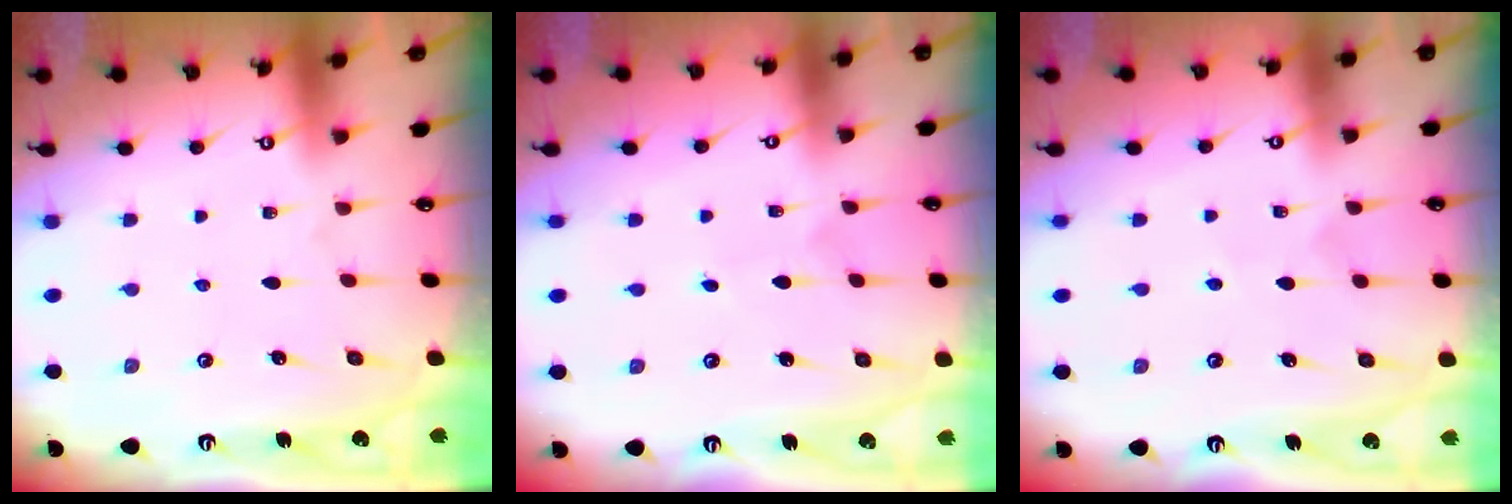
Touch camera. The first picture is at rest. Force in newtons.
{"total": 1.9, "press": 1.9, "slide": 0.2}
{"total": 2.8, "press": 2.6, "slide": 1.0}